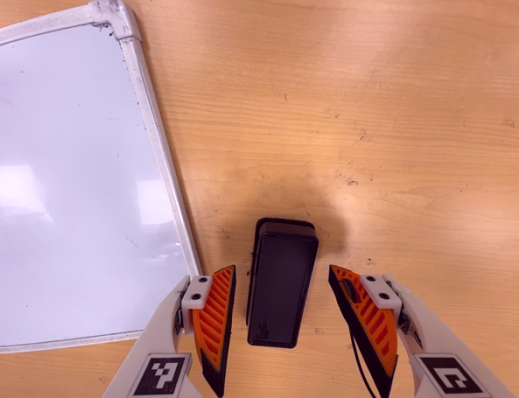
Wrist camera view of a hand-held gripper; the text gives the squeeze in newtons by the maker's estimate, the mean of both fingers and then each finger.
{"total": 0.0}